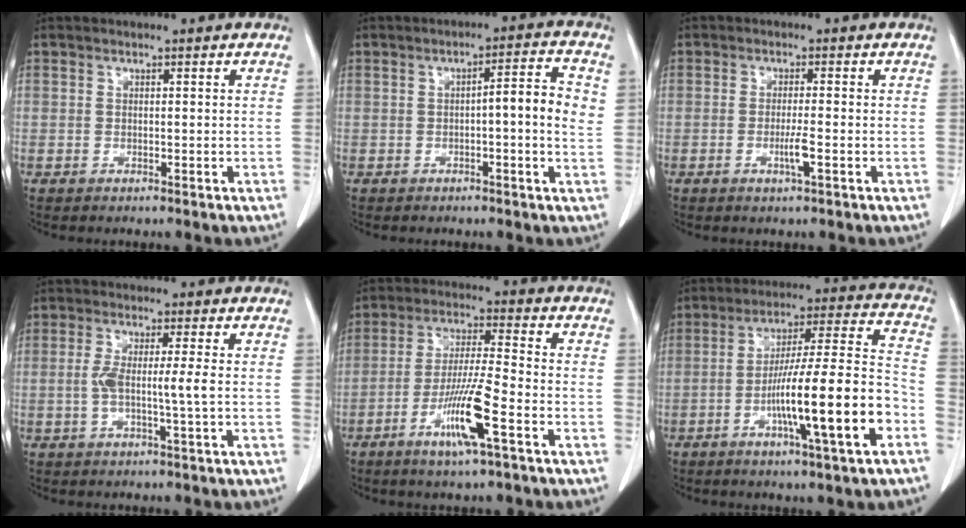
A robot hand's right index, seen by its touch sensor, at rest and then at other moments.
{"total": 6.1, "force": [0.3, 0.5, 6.1], "torque": [-0.085, 0.011, 0.000]}
{"total": 2.6, "force": [-0.9, -0.1, 2.4], "torque": [-0.047, -0.004, -0.017]}
{"total": 4.6, "force": [-0.4, -0.4, 4.5], "torque": [-0.088, 0.000, -0.007]}
{"total": 10.3, "force": [-4.6, -0.1, 9.2], "torque": [-0.178, -0.013, -0.089]}
{"total": 18.3, "force": [-6.6, 0.2, 17.0], "torque": [-0.268, 0.003, -0.108]}